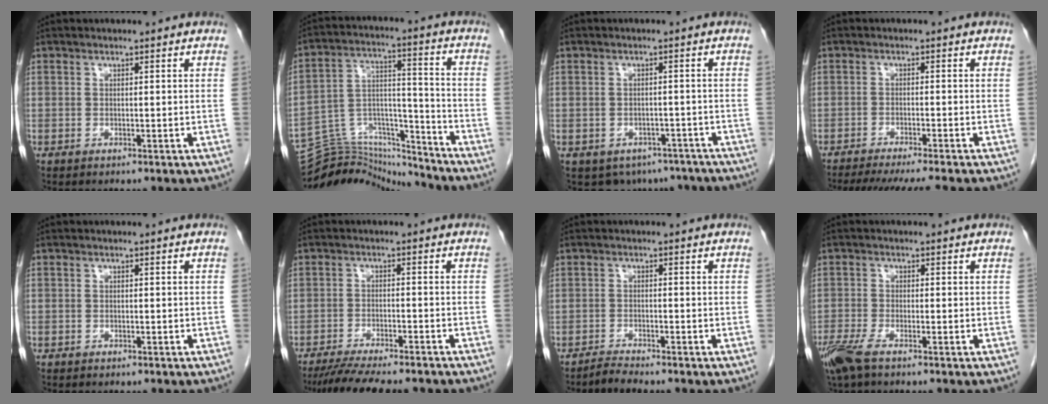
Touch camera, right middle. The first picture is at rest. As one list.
[{"total": 16.1, "force": [-16.0, 1.4, 0.8], "torque": [-0.014, 0.047, -0.266]}, {"total": 7.7, "force": [-5.4, 5.2, 1.6], "torque": [-0.013, 0.005, -0.062]}, {"total": 11.0, "force": [-9.7, -0.8, 5.1], "torque": [-0.055, -0.026, -0.142]}, {"total": 0.6, "force": [-0.4, 0.4, 0.1], "torque": [-0.006, 0.003, -0.008]}, {"total": 12.8, "force": [-11.3, 1.5, 5.9], "torque": [-0.089, -0.017, -0.163]}, {"total": 1.9, "force": [-1.9, -0.5, 0.1], "torque": [-0.005, -0.010, -0.036]}, {"total": 4.7, "force": [-3.4, 0.8, 3.2], "torque": [-0.070, -0.012, -0.067]}]